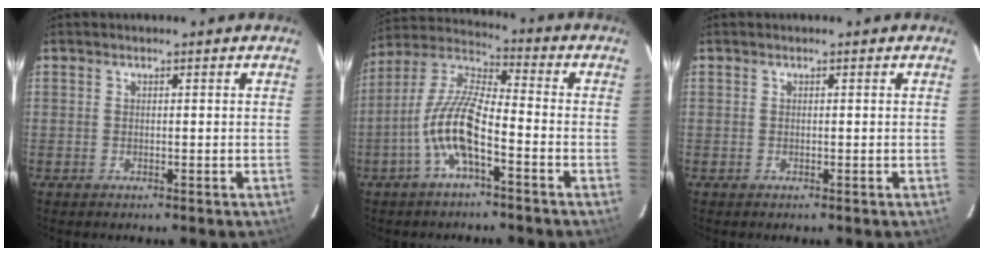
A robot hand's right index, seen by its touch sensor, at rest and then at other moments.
{"total": 11.2, "force": [-4.8, 2.9, 9.7], "torque": [-0.210, 0.007, -0.098]}
{"total": 0.0}